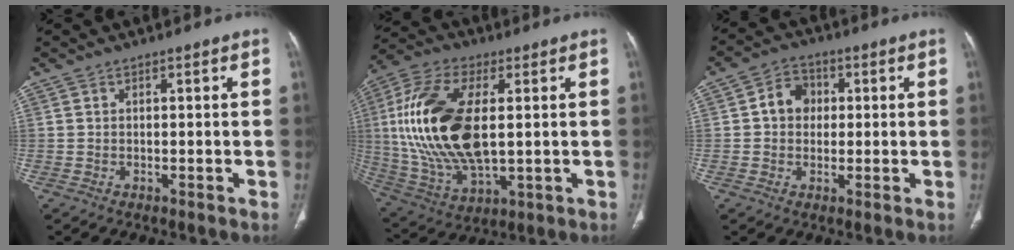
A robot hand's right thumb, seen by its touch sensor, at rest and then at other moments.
{"total": 22.3, "force": [2.2, 11.1, 19.2], "torque": [-0.397, -0.008, 0.046]}
{"total": 7.8, "force": [1.1, 6.7, 3.7], "torque": [-0.027, 0.009, 0.009]}